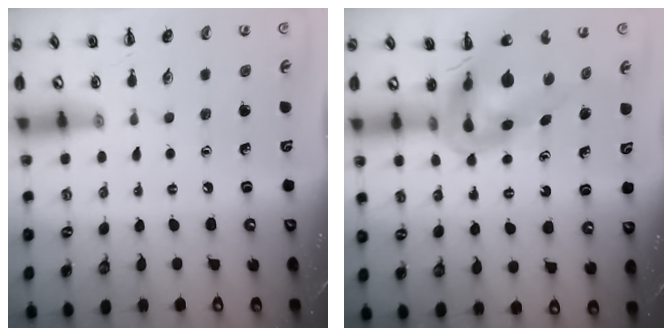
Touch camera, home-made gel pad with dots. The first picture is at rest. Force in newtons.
{"total": 8.6, "press": 8.2, "slide": 2.6}